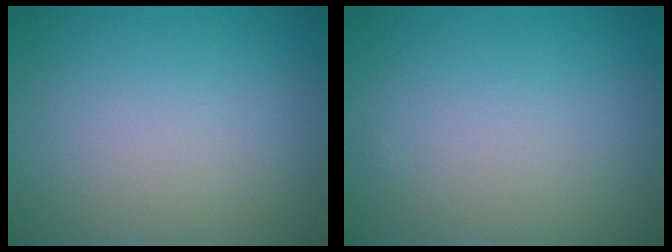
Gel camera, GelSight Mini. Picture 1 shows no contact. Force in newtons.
{"total": 0.0}